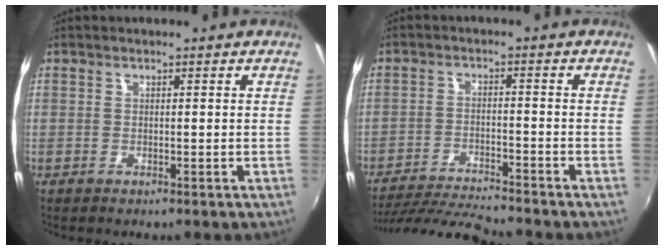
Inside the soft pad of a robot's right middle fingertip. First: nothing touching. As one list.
[{"total": 11.2, "force": [-10.5, 0.1, 3.8], "torque": [-0.095, -0.008, -0.185]}]